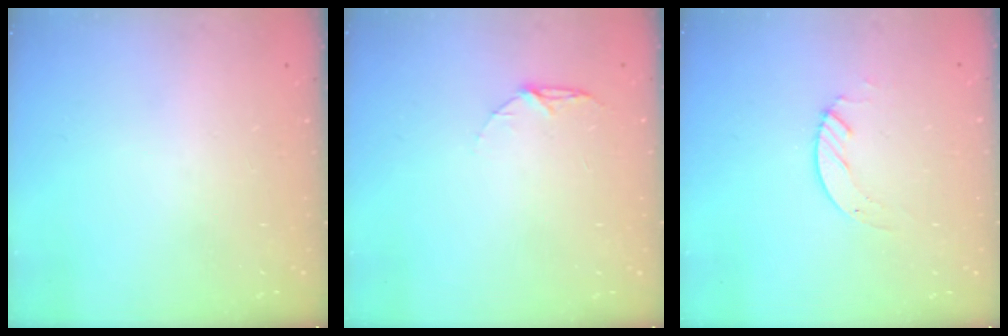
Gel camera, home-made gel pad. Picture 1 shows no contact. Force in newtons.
{"total": 4.4, "press": 4.4, "slide": 0.5}
{"total": 3.1, "press": 3.1, "slide": 0.3}